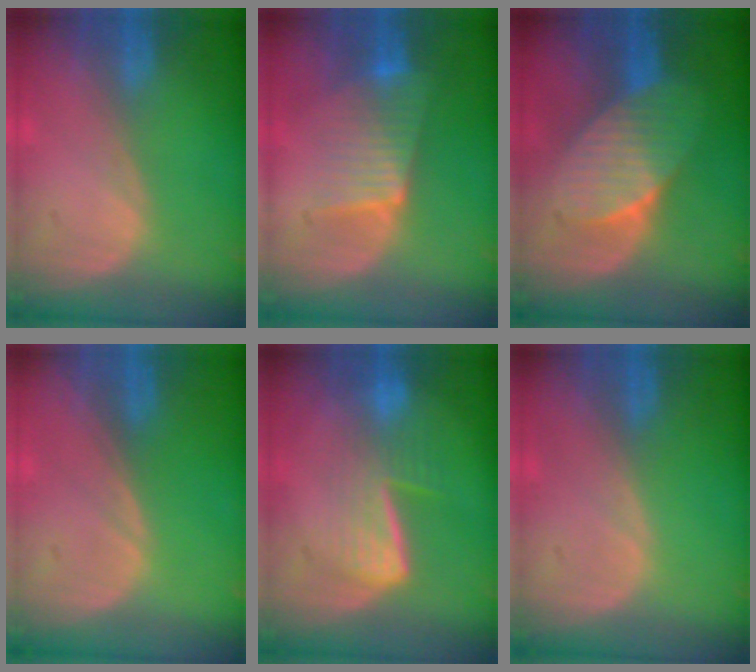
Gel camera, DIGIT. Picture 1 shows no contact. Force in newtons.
{"total": 6.7, "press": 6.2, "slide": 2.4}
{"total": 7.4, "press": 6.9, "slide": 2.5}
{"total": 0.0}
{"total": 6.9, "press": 5.8, "slide": 3.7}
{"total": 0.0}